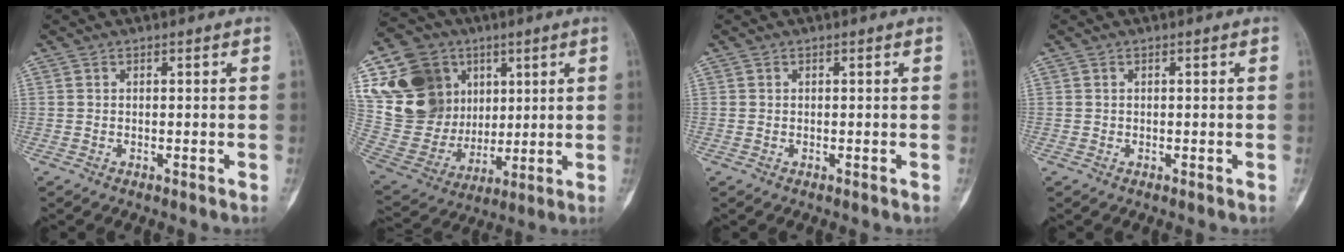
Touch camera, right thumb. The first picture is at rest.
{"total": 21.8, "force": [7.3, 18.0, 10.0], "torque": [-0.166, 0.006, 0.156]}
{"total": 0.0}
{"total": 0.0}